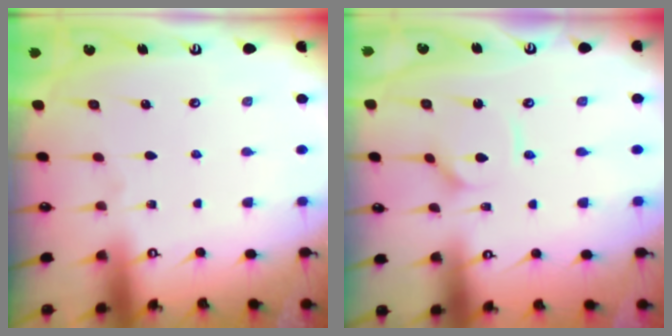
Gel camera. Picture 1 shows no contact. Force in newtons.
{"total": 2.4, "press": 2.4, "slide": 0.3}